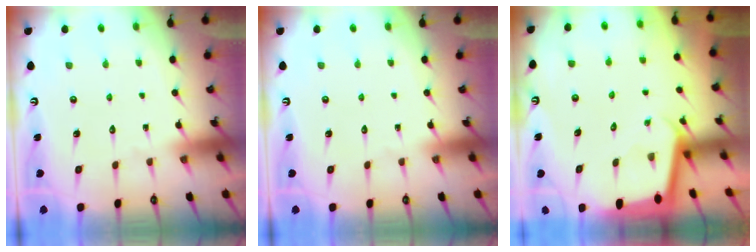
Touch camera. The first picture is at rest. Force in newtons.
{"total": 0.0}
{"total": 1.9, "press": 1.9, "slide": 0.2}